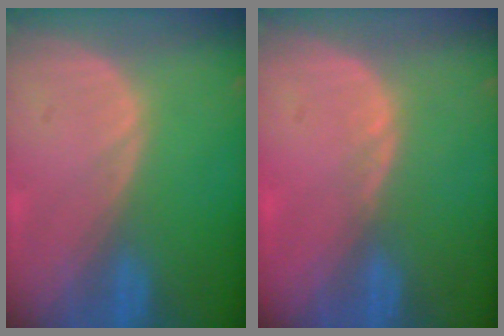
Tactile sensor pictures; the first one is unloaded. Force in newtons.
{"total": 0.7, "press": 0.7, "slide": 0.2}